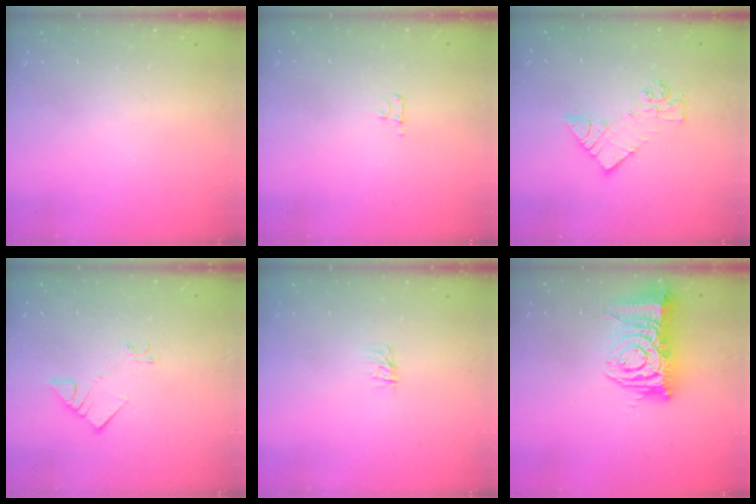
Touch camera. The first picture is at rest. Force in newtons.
{"total": 3.1, "press": 3.1, "slide": 0.4}
{"total": 10.2, "press": 10.1, "slide": 0.9}
{"total": 3.3, "press": 3.3, "slide": 0.1}
{"total": 0.0}
{"total": 11.9, "press": 11.9, "slide": 1.2}